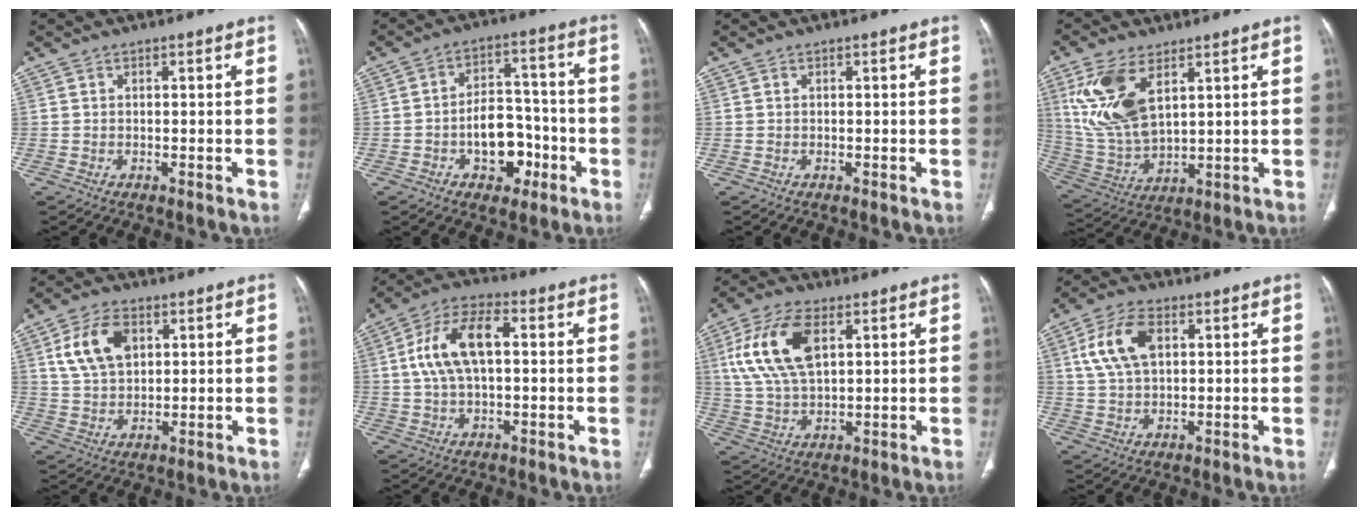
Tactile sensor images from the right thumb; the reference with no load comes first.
{"total": 10.6, "force": [-3.7, 7.1, 6.9], "torque": [-0.070, 0.045, -0.053]}
{"total": 0.0}
{"total": 14.4, "force": [5.9, 7.2, 10.9], "torque": [-0.226, -0.019, 0.133]}
{"total": 9.9, "force": [3.4, 6.3, 6.8], "torque": [-0.116, -0.004, 0.068]}
{"total": 12.0, "force": [1.6, 6.1, 10.2], "torque": [-0.200, 0.026, 0.026]}
{"total": 13.9, "force": [4.4, 7.2, 11.1], "torque": [-0.225, 0.000, 0.089]}
{"total": 9.8, "force": [2.9, 5.7, 7.4], "torque": [-0.143, 0.006, 0.054]}